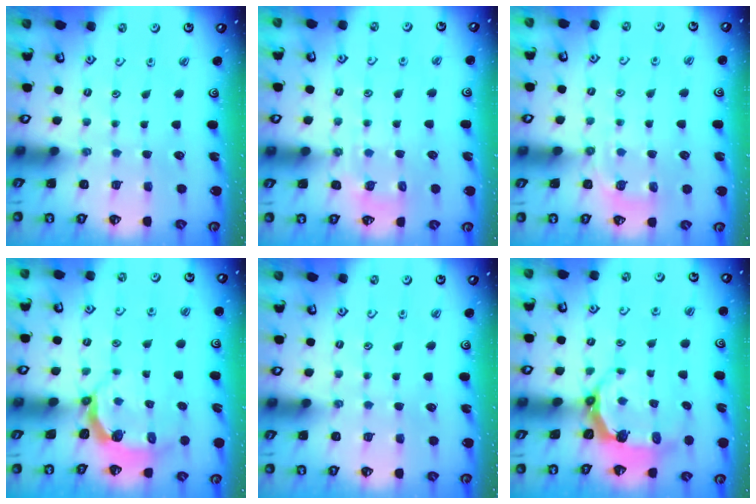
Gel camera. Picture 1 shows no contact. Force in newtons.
{"total": 5.9, "press": 5.8, "slide": 1.1}
{"total": 5.0, "press": 4.7, "slide": 1.8}
{"total": 4.5, "press": 3.5, "slide": 3.0}
{"total": 0.0}
{"total": 6.0, "press": 4.6, "slide": 3.9}